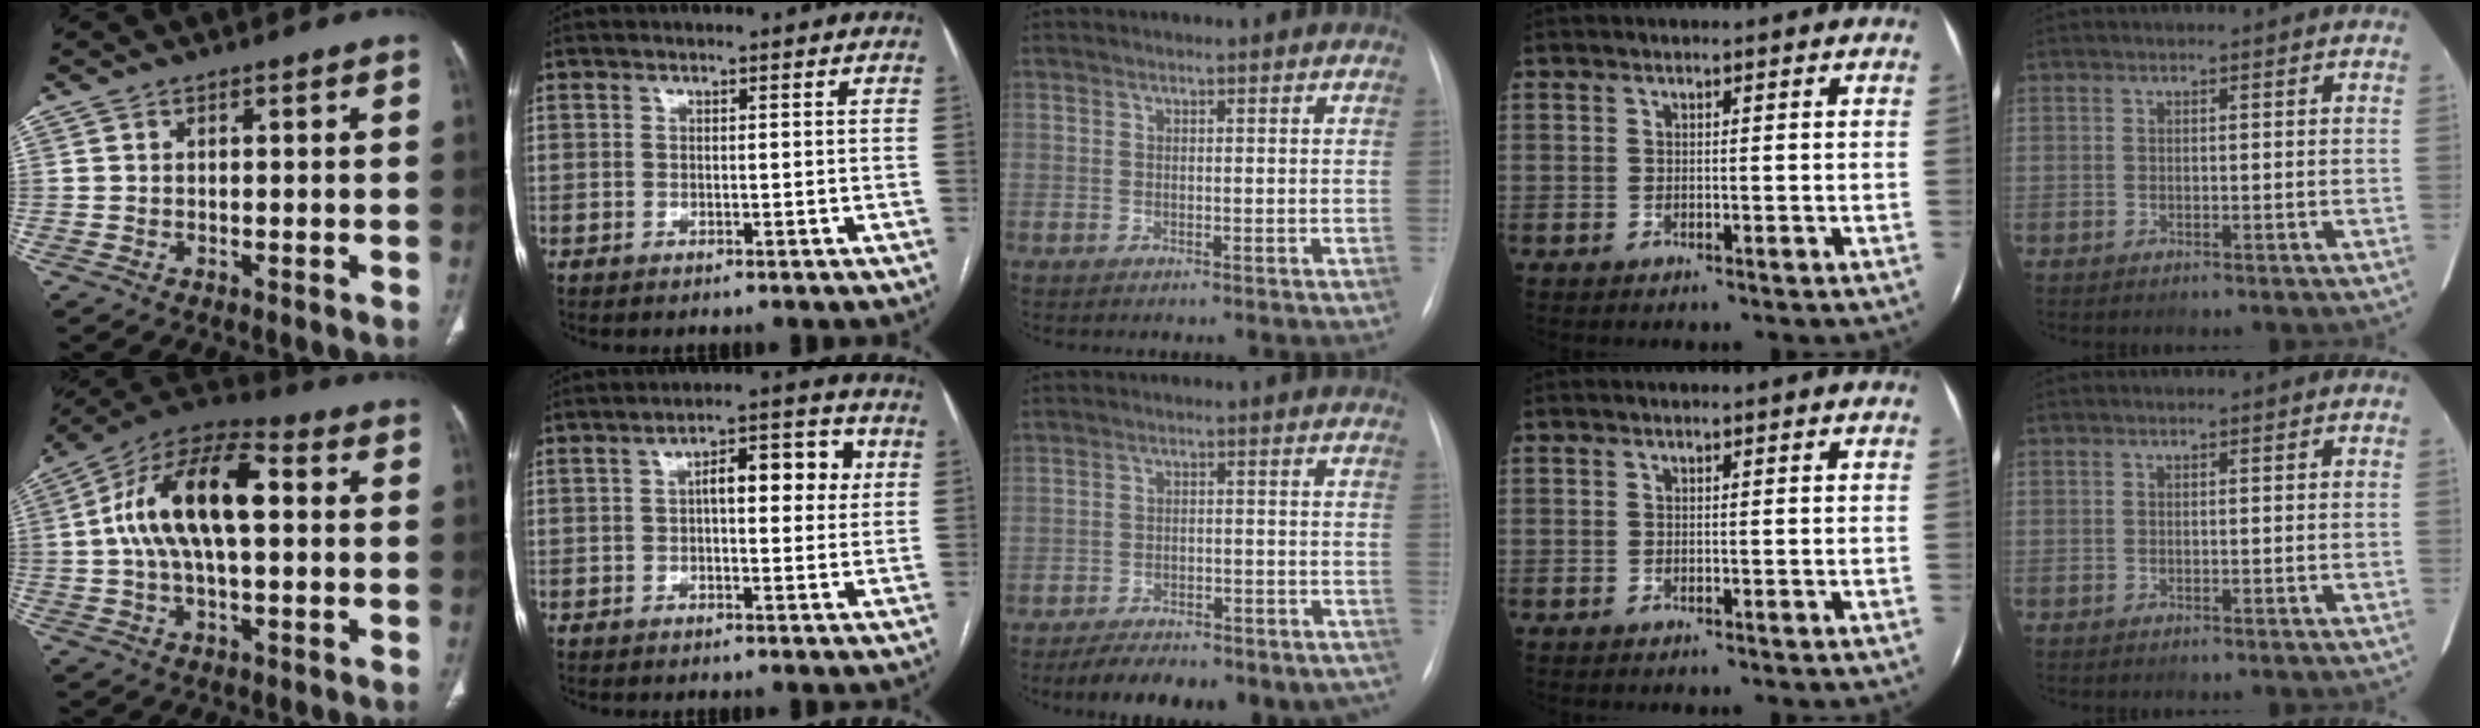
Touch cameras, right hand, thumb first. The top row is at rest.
{"thumb": {"total": 18.1, "force": [2.2, 8.7, 15.7], "torque": [-0.279, 0.037, 0.031]}, "index": {"total": 8.0, "force": [1.4, 3.0, 7.3], "torque": [-0.101, 0.029, 0.017]}, "middle": {"total": 17.2, "force": [-14.3, 6.1, 7.3], "torque": [-0.088, 0.016, -0.181]}}